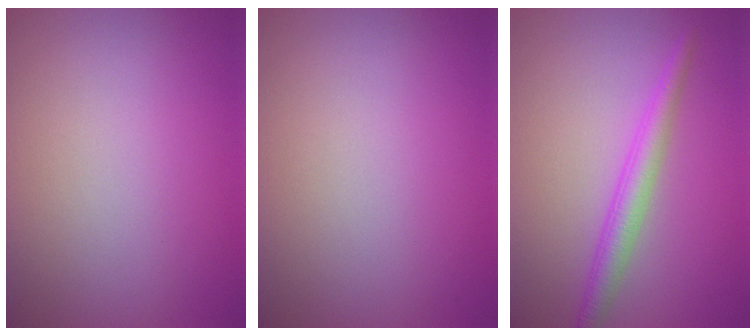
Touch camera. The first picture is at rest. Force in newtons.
{"total": 0.0}
{"total": 2.7, "press": 2.7, "slide": 0.1}